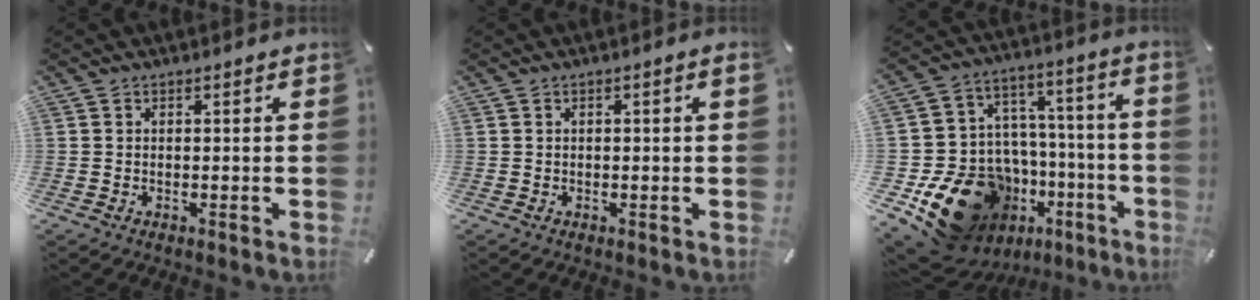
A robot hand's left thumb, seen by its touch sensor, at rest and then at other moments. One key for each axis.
{"total": 1.0, "fx": 0.0, "fy": 0.1, "fz": 1.0, "tx": -0.017, "ty": -0.001, "tz": -0.001}
{"total": 21.5, "fx": -10.9, "fy": 15.1, "fz": 10.7, "tx": -0.179, "ty": 0.033, "tz": -0.151}